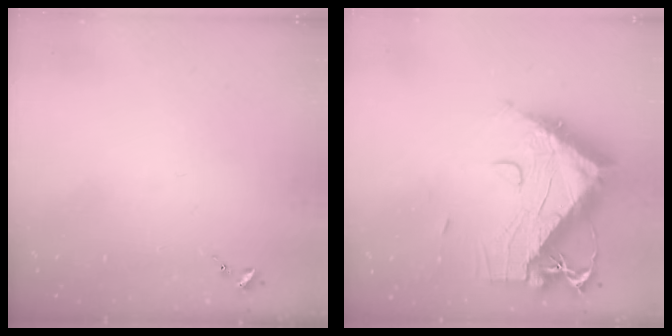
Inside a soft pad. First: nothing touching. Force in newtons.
{"total": 18.2, "press": 18.1, "slide": 1.9}